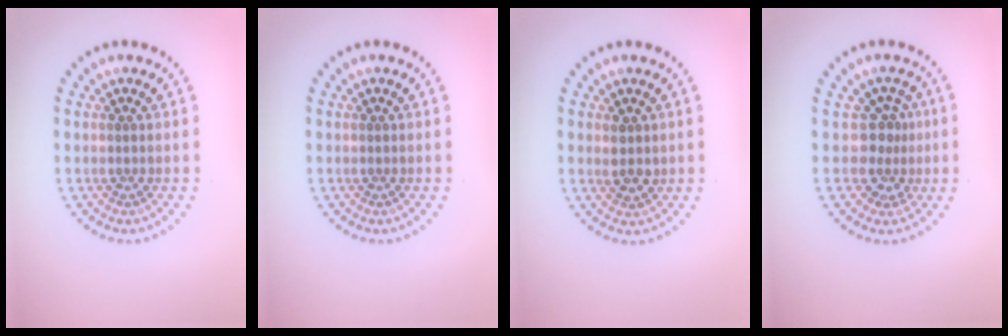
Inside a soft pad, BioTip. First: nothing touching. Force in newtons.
{"total": 0.0}
{"total": 1.8, "press": 1.7, "slide": 0.7}
{"total": 2.7, "press": 2.0, "slide": 1.8}